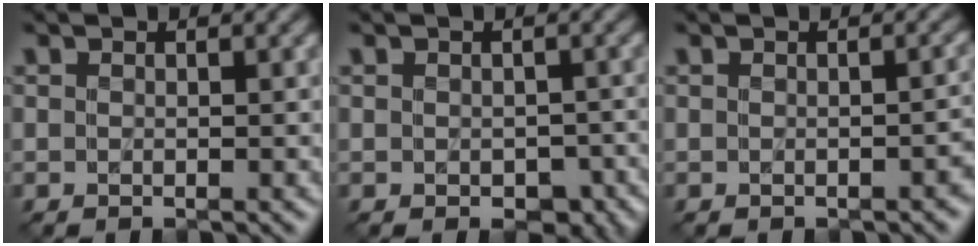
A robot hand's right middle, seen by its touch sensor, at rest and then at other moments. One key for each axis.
{"total": 2.6, "fx": -0.8, "fy": 1.8, "fz": 1.8, "tx": -0.023, "ty": -0.012, "tz": -0.006}
{"total": 1.4, "fx": -0.7, "fy": 0.5, "fz": 1.1, "tx": -0.015, "ty": 0.002, "tz": -0.007}